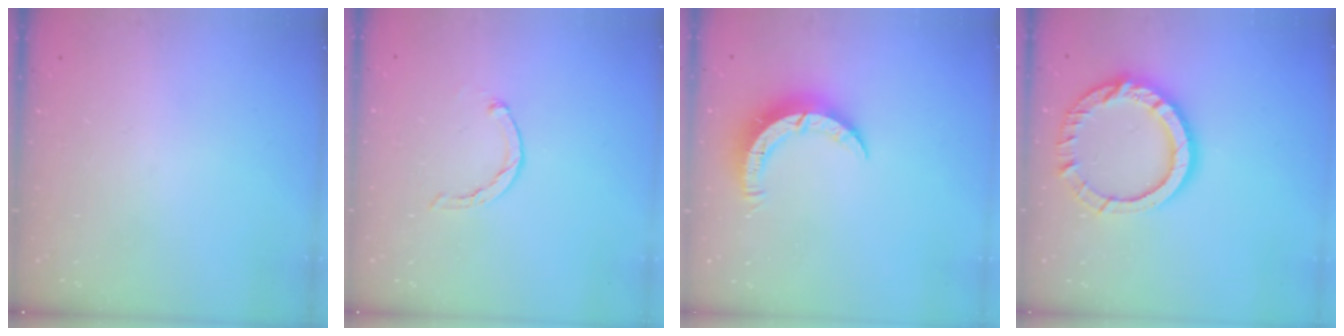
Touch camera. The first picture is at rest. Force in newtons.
{"total": 1.1, "press": 1.1, "slide": 0.2}
{"total": 8.2, "press": 8.2, "slide": 0.2}
{"total": 15.1, "press": 15.0, "slide": 1.5}